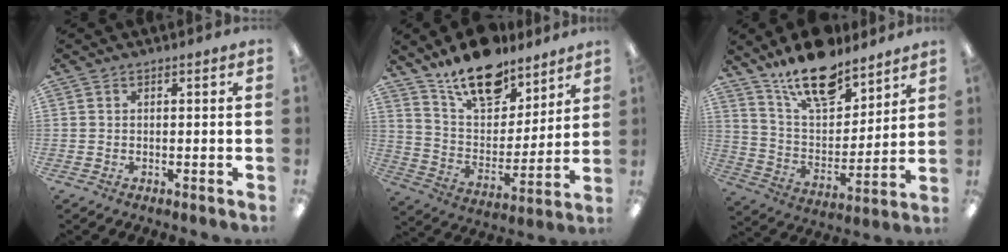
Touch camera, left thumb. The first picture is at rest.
{"total": 17.2, "force": [13.4, 7.9, 7.3], "torque": [-0.127, -0.086, 0.239]}
{"total": 17.2, "force": [13.5, 7.0, 8.0], "torque": [-0.142, -0.083, 0.240]}